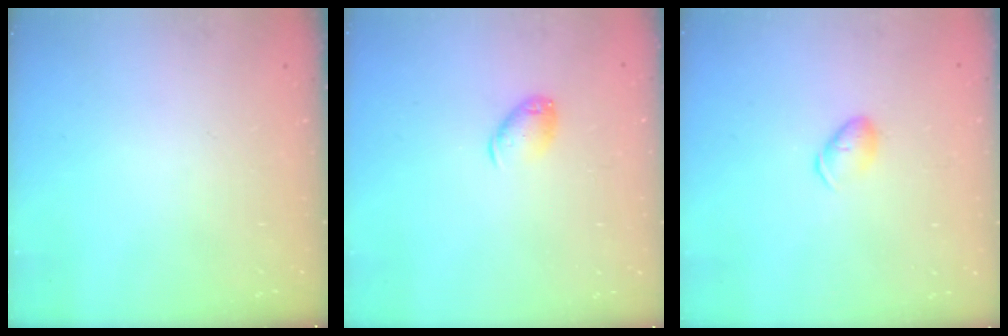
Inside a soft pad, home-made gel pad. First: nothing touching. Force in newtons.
{"total": 7.3, "press": 7.2, "slide": 0.9}
{"total": 5.9, "press": 5.8, "slide": 1.0}